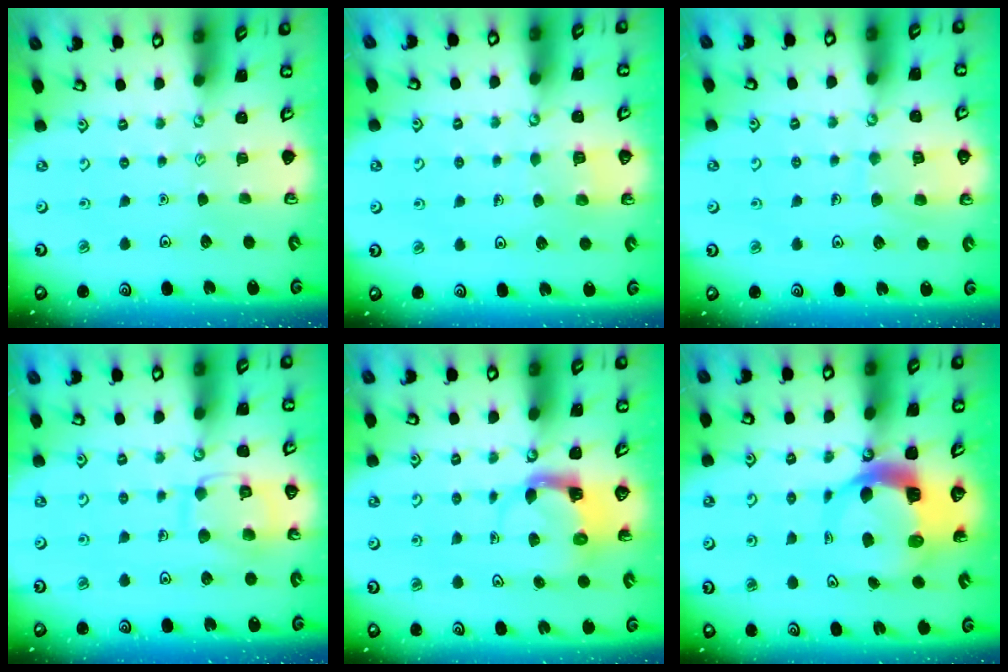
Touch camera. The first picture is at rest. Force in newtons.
{"total": 3.0, "press": 3.0, "slide": 0.2}
{"total": 7.6, "press": 7.5, "slide": 0.7}
{"total": 11.7, "press": 11.6, "slide": 0.9}
{"total": 4.0, "press": 3.9, "slide": 0.8}
{"total": 8.9, "press": 8.9, "slide": 1.2}